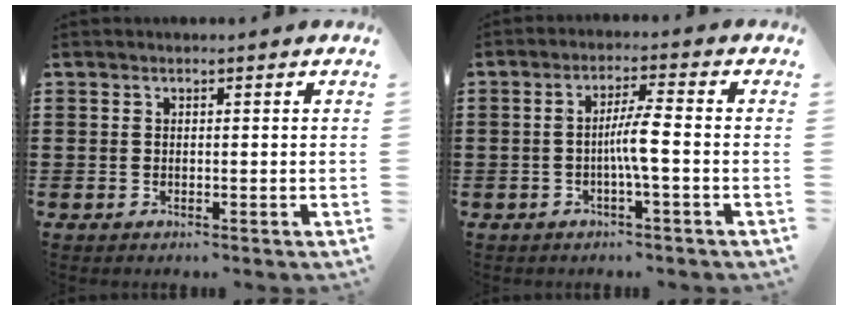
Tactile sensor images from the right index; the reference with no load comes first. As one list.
[{"total": 4.5, "force": [-0.9, 0.0, 4.4], "torque": [-0.080, -0.004, -0.020]}]